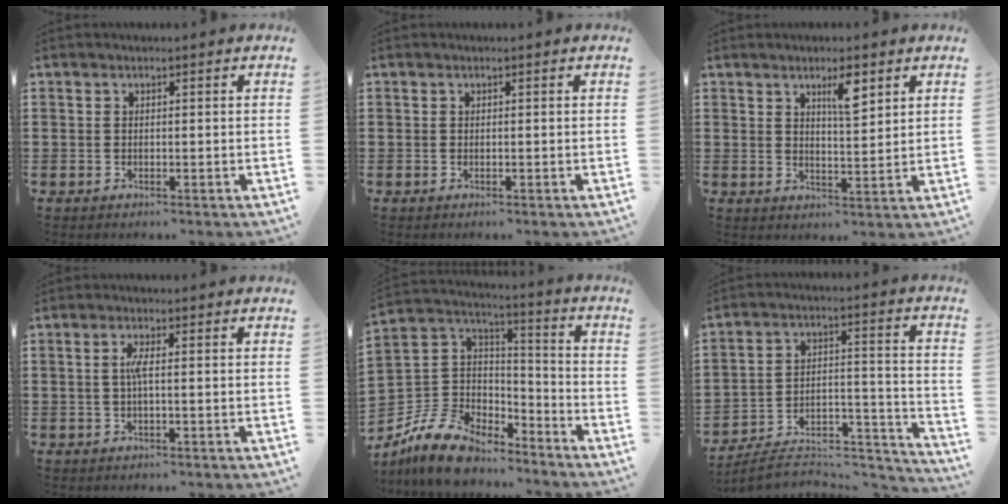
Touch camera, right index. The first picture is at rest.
{"total": 0.0}
{"total": 4.8, "force": [2.7, 1.2, 3.7], "torque": [-0.056, -0.002, 0.041]}
{"total": 2.3, "force": [-0.1, 0.1, 2.2], "torque": [-0.053, -0.004, -0.007]}
{"total": 10.4, "force": [-8.5, 5.0, 3.1], "torque": [-0.099, 0.019, -0.171]}
{"total": 7.5, "force": [-6.4, 2.5, 3.0], "torque": [-0.046, 0.015, -0.120]}